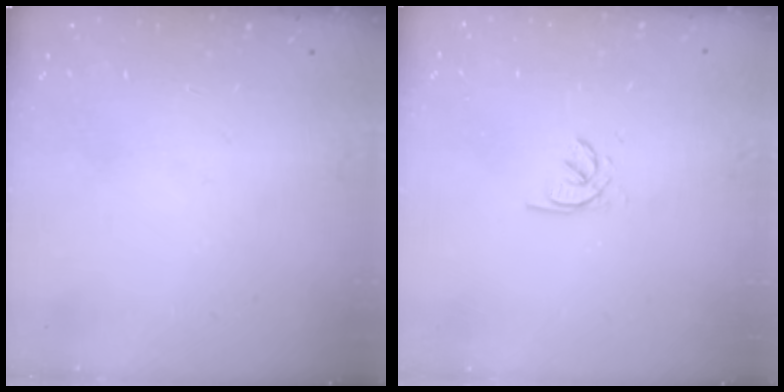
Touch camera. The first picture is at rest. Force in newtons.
{"total": 1.9, "press": 1.8, "slide": 0.4}